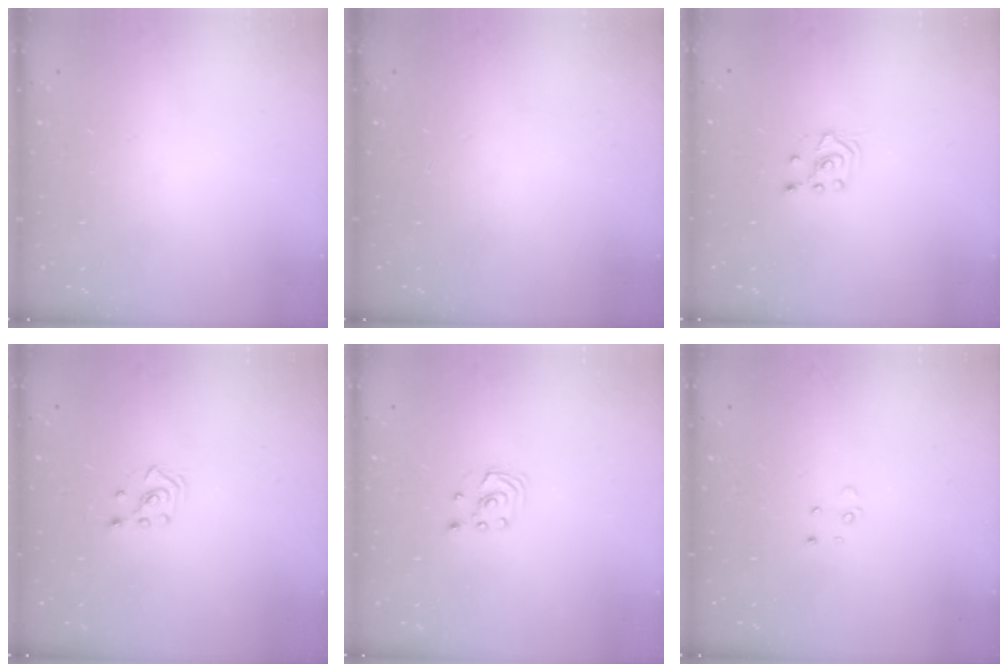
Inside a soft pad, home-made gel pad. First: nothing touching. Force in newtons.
{"total": 0.0}
{"total": 2.6, "press": 2.4, "slide": 0.8}
{"total": 2.3, "press": 2.2, "slide": 0.8}
{"total": 1.8, "press": 1.8, "slide": 0.2}
{"total": 2.6, "press": 2.6, "slide": 0.2}